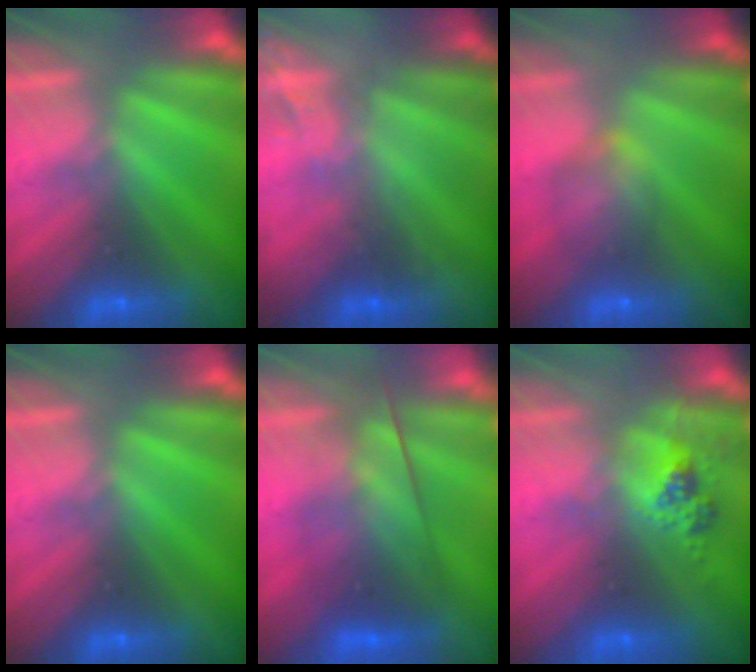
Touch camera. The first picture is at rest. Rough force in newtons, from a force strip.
{"total": 2.2}
{"total": 5.5}
{"total": 0.0}
{"total": 4.1}
{"total": 2.5}